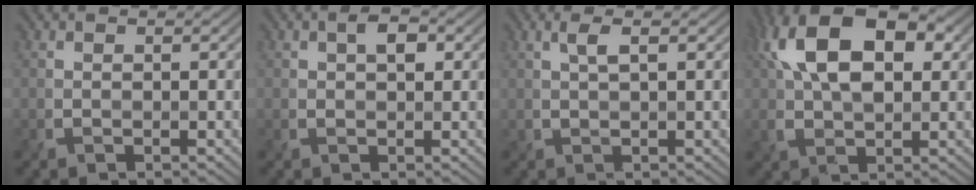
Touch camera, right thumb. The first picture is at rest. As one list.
[{"total": 2.5, "force": [0.7, 1.3, 2.0], "torque": [-0.034, 0.007, 0.008]}, {"total": 2.1, "force": [0.7, 0.2, 1.9], "torque": [-0.045, 0.007, 0.010]}, {"total": 12.6, "force": [3.7, 7.0, 9.8], "torque": [-0.196, 0.024, 0.054]}]